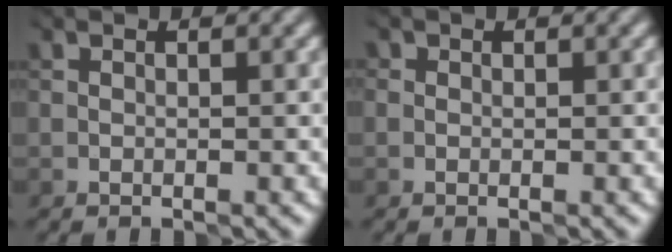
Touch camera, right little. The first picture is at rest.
{"total": 0.0}